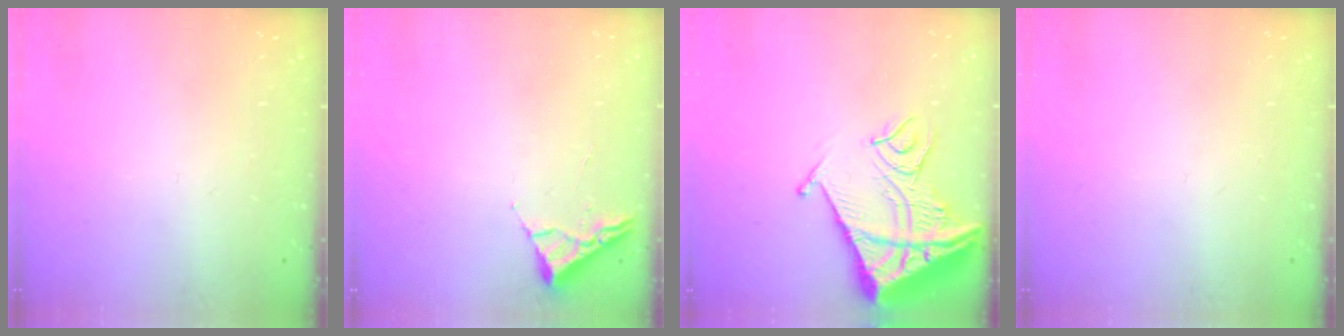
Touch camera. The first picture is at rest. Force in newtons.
{"total": 3.1, "press": 3.0, "slide": 0.4}
{"total": 15.9, "press": 15.8, "slide": 1.8}
{"total": 0.0}